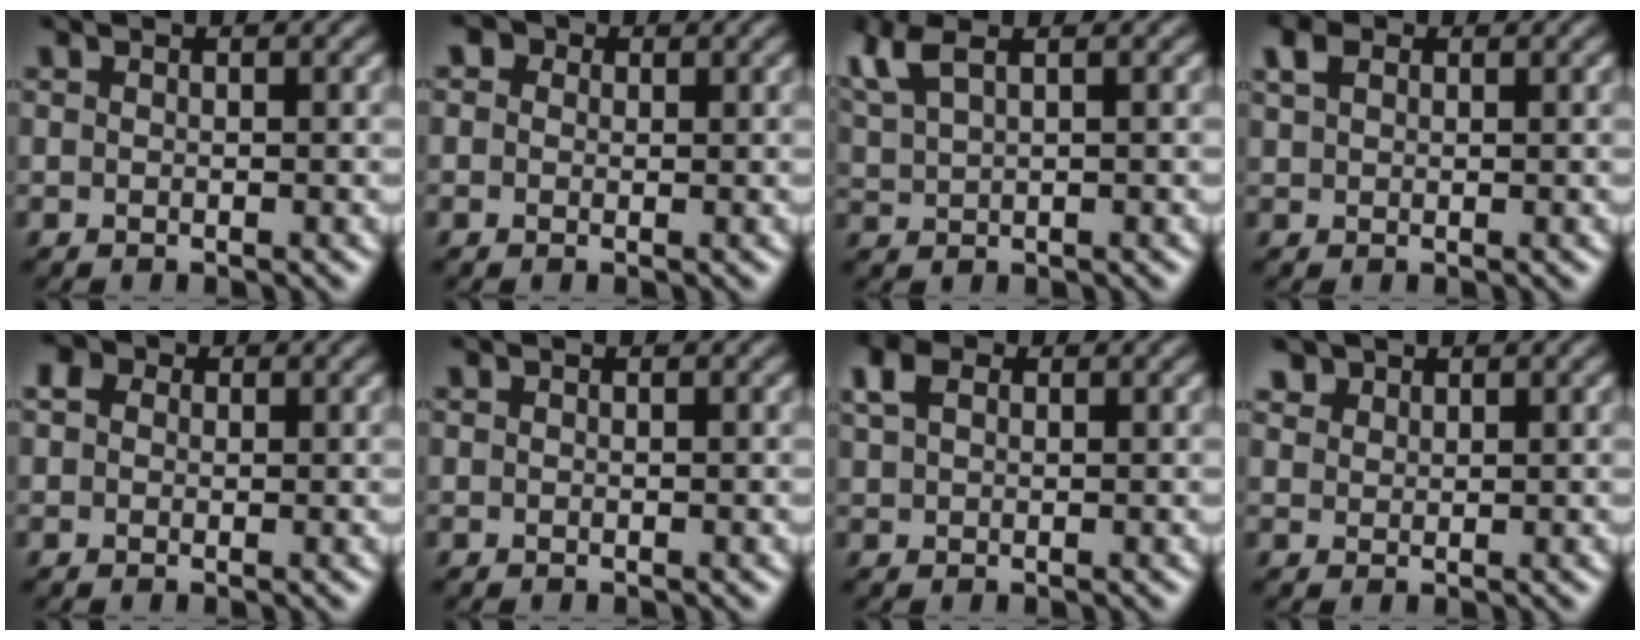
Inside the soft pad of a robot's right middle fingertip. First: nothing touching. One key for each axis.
{"total": 2.5, "fx": 1.2, "fy": 1.8, "fz": 1.1, "tx": -0.020, "ty": 0.006, "tz": -0.003}
{"total": 4.3, "fx": 2.5, "fy": 1.7, "fz": 3.0, "tx": -0.080, "ty": 0.019, "tz": 0.046}
{"total": 2.1, "fx": 1.1, "fy": 1.4, "fz": 1.1, "tx": -0.030, "ty": 0.004, "tz": 0.021}
{"total": 2.0, "fx": 0.7, "fy": 1.7, "fz": 0.8, "tx": -0.017, "ty": 0.001, "tz": 0.008}
{"total": 0.0}
{"total": 2.9, "fx": 1.3, "fy": 1.9, "fz": 1.7, "tx": -0.045, "ty": 0.007, "tz": 0.026}
{"total": 1.6, "fx": 1.4, "fy": 0.9, "fz": 0.0, "tx": -0.004, "ty": 0.003, "tz": 0.028}